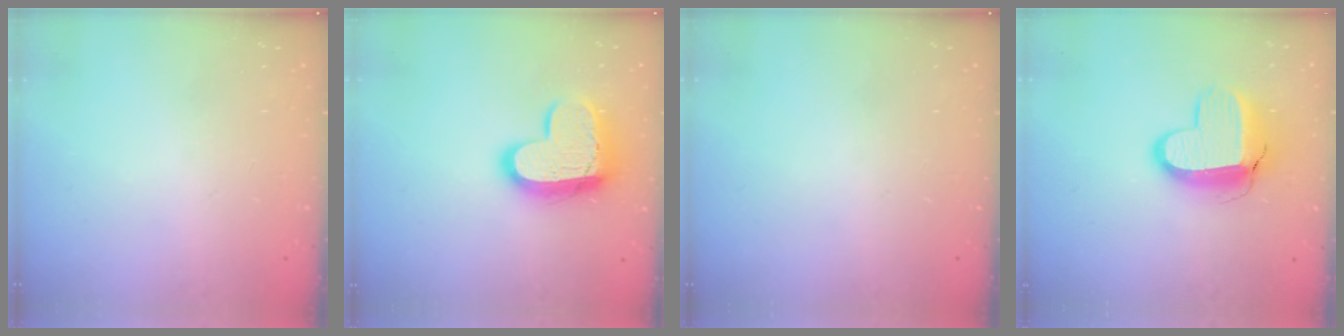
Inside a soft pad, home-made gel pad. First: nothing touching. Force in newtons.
{"total": 14.9, "press": 14.9, "slide": 1.4}
{"total": 0.0}
{"total": 12.8, "press": 12.8, "slide": 1.0}